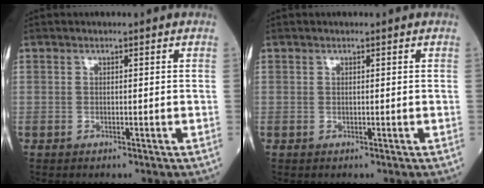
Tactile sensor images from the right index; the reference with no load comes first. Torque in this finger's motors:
{"motor_torque": [0.00, 0.00, 0.00, 0.00]}